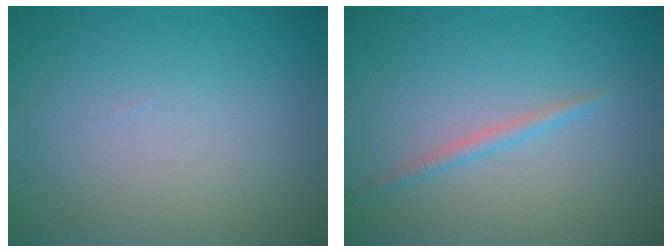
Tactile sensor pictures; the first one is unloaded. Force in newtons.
{"total": 1.1, "press": 1.1, "slide": 0.0}